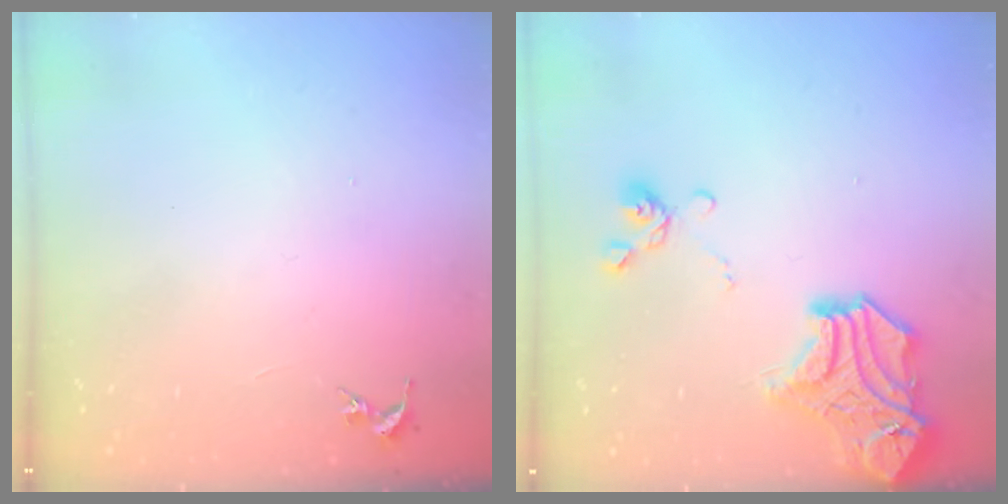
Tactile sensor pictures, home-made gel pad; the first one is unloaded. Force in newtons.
{"total": 18.0, "press": 17.9, "slide": 1.8}